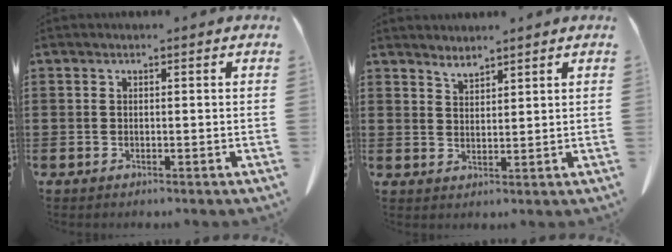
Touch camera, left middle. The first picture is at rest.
{"total": 2.4, "force": [2.4, 0.1, 0.0], "torque": [-0.006, -0.006, 0.046]}